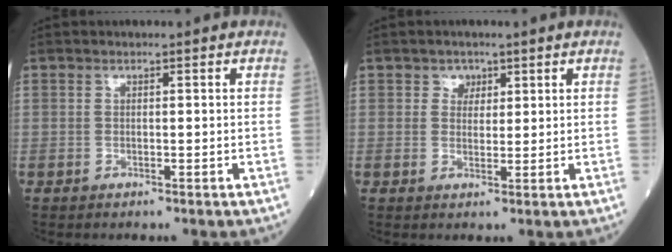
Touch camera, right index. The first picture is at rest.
{"total": 2.1, "force": [1.2, 1.7, 0.5], "torque": [0.000, 0.000, 0.015]}